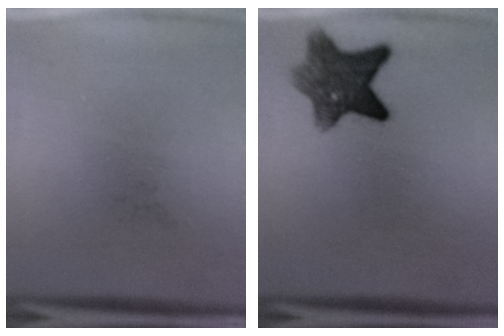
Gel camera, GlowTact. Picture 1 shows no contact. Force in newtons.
{"total": 8.4}